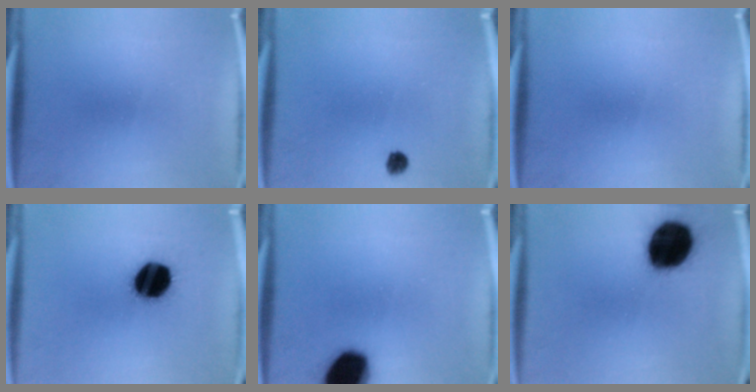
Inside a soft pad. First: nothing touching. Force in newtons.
{"total": 2.3}
{"total": 0.0}
{"total": 14.6}
{"total": 16.5}
{"total": 18.5}